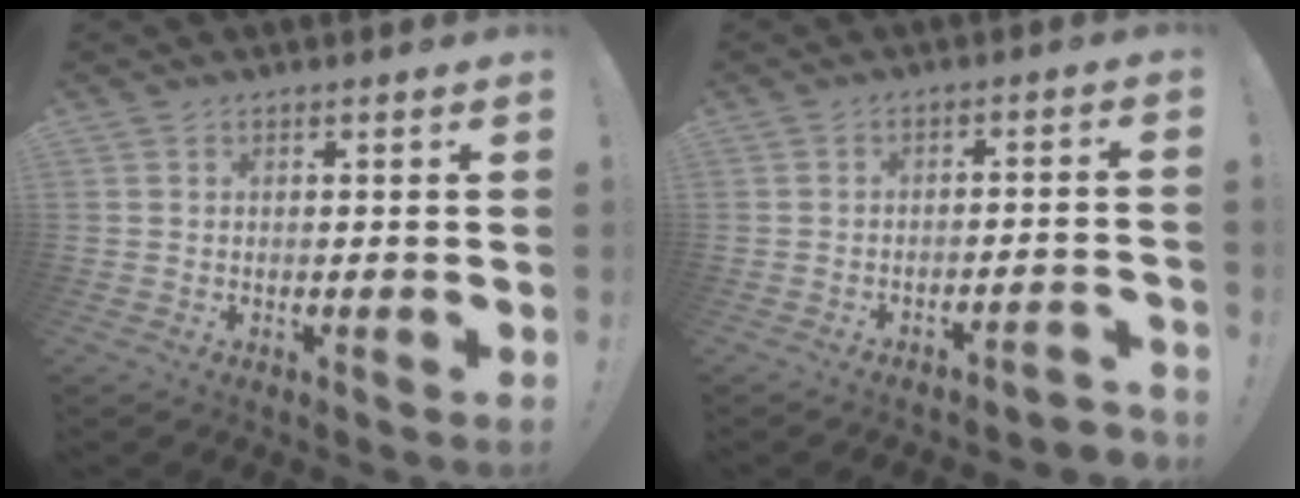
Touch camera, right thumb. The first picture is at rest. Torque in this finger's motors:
{"motor_torque": [0.02, 0.02, 0.11, -0.13, -0.01]}